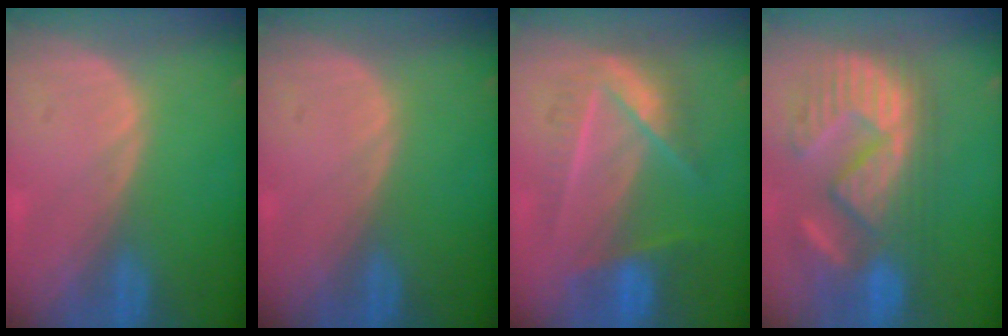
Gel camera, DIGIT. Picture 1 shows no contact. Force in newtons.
{"total": 0.0}
{"total": 7.1, "press": 7.1, "slide": 0.2}
{"total": 11.9, "press": 11.2, "slide": 3.7}